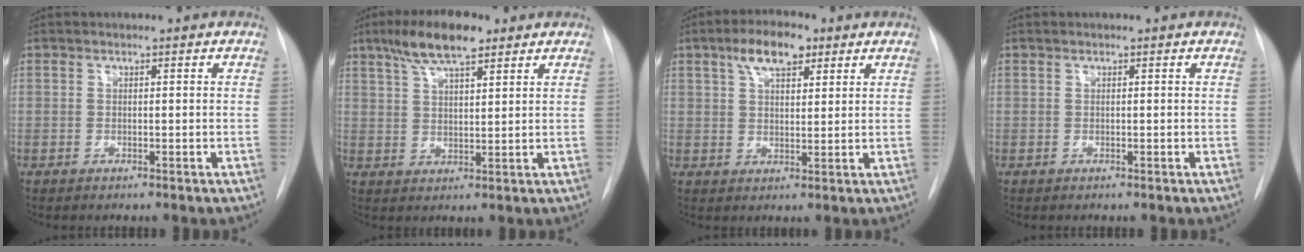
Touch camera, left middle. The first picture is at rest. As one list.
[{"total": 8.4, "force": [5.7, 2.1, 5.8], "torque": [-0.112, 0.016, 0.102]}, {"total": 6.8, "force": [3.9, 2.9, 4.8], "torque": [-0.087, 0.017, 0.066]}, {"total": 0.0}]